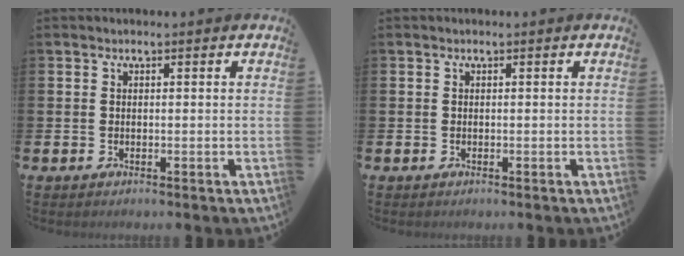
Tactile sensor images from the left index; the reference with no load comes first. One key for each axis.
{"total": 0.0}